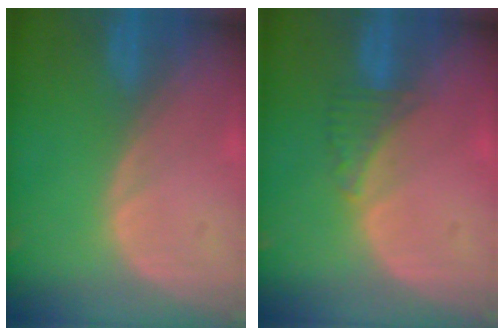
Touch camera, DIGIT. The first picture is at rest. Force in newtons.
{"total": 2.7, "press": 2.6, "slide": 0.7}